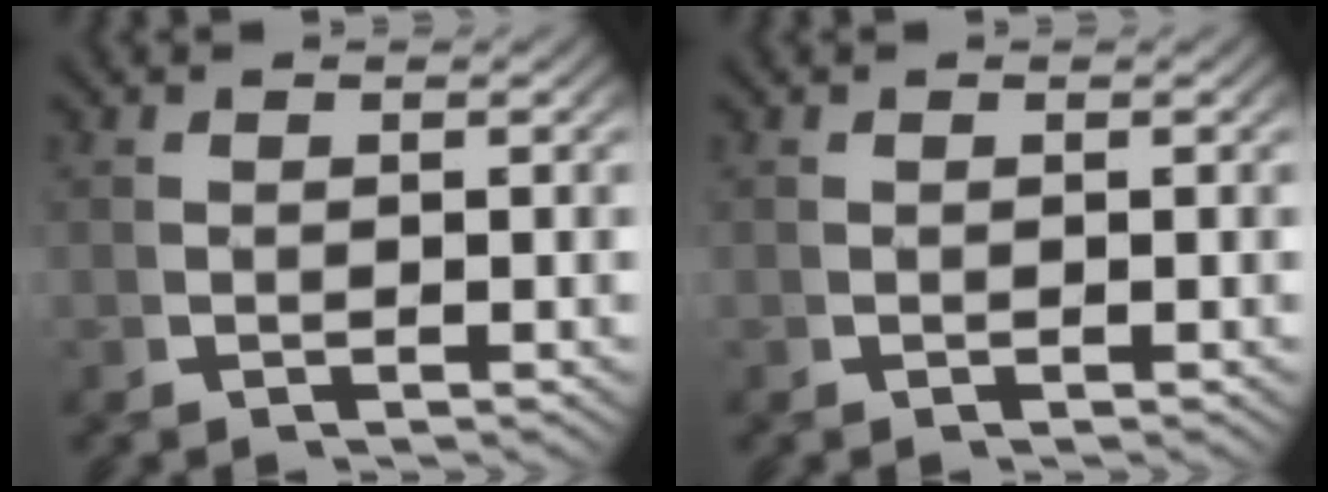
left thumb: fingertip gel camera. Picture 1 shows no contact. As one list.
[{"total": 0.0}]